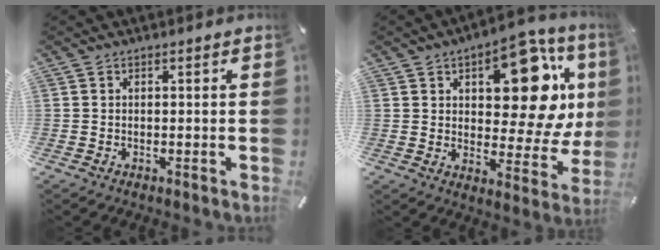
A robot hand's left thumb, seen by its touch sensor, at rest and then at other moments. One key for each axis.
{"total": 19.3, "fx": 7.7, "fy": 9.8, "fz": 14.7, "tx": -0.184, "ty": -0.047, "tz": 0.124}